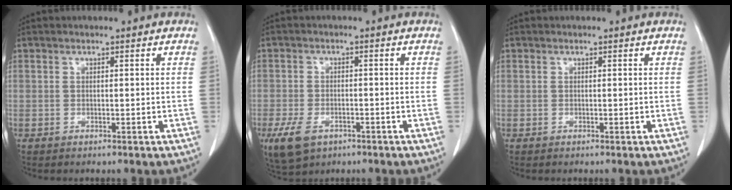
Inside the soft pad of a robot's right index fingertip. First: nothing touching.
{"total": 5.8, "force": [-3.1, 3.5, 3.5], "torque": [-0.075, -0.006, -0.044]}
{"total": 0.0}